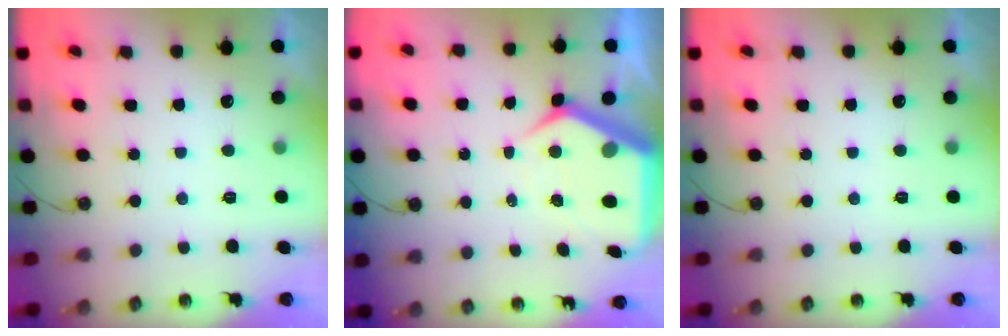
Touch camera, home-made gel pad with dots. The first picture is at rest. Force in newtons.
{"total": 10.1, "press": 10.1, "slide": 1.2}
{"total": 0.0}